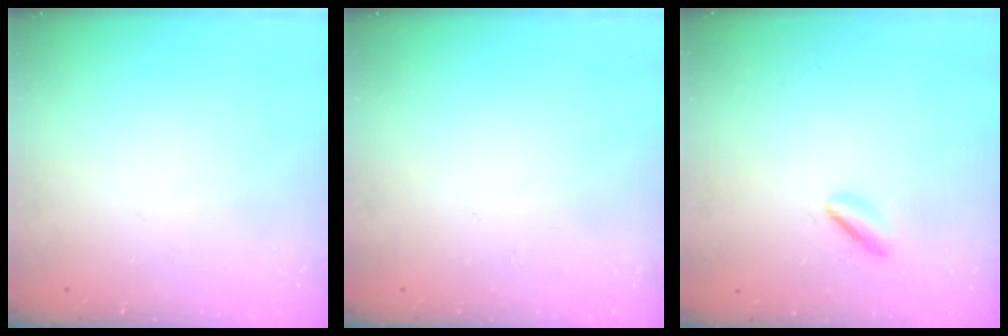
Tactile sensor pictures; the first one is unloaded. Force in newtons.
{"total": 0.0}
{"total": 3.7, "press": 3.5, "slide": 1.2}